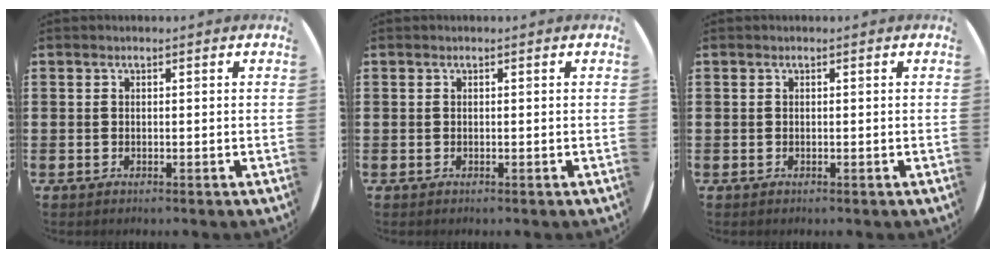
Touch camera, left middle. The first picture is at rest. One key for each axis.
{"total": 0.0}
{"total": 0.0}